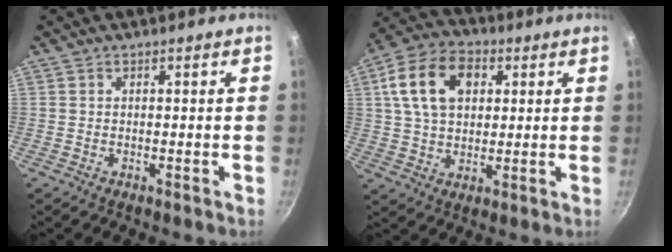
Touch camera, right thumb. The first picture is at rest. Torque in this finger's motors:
{"motor_torque": [0.31, 2.72, 1.29, -0.03, 0.46]}